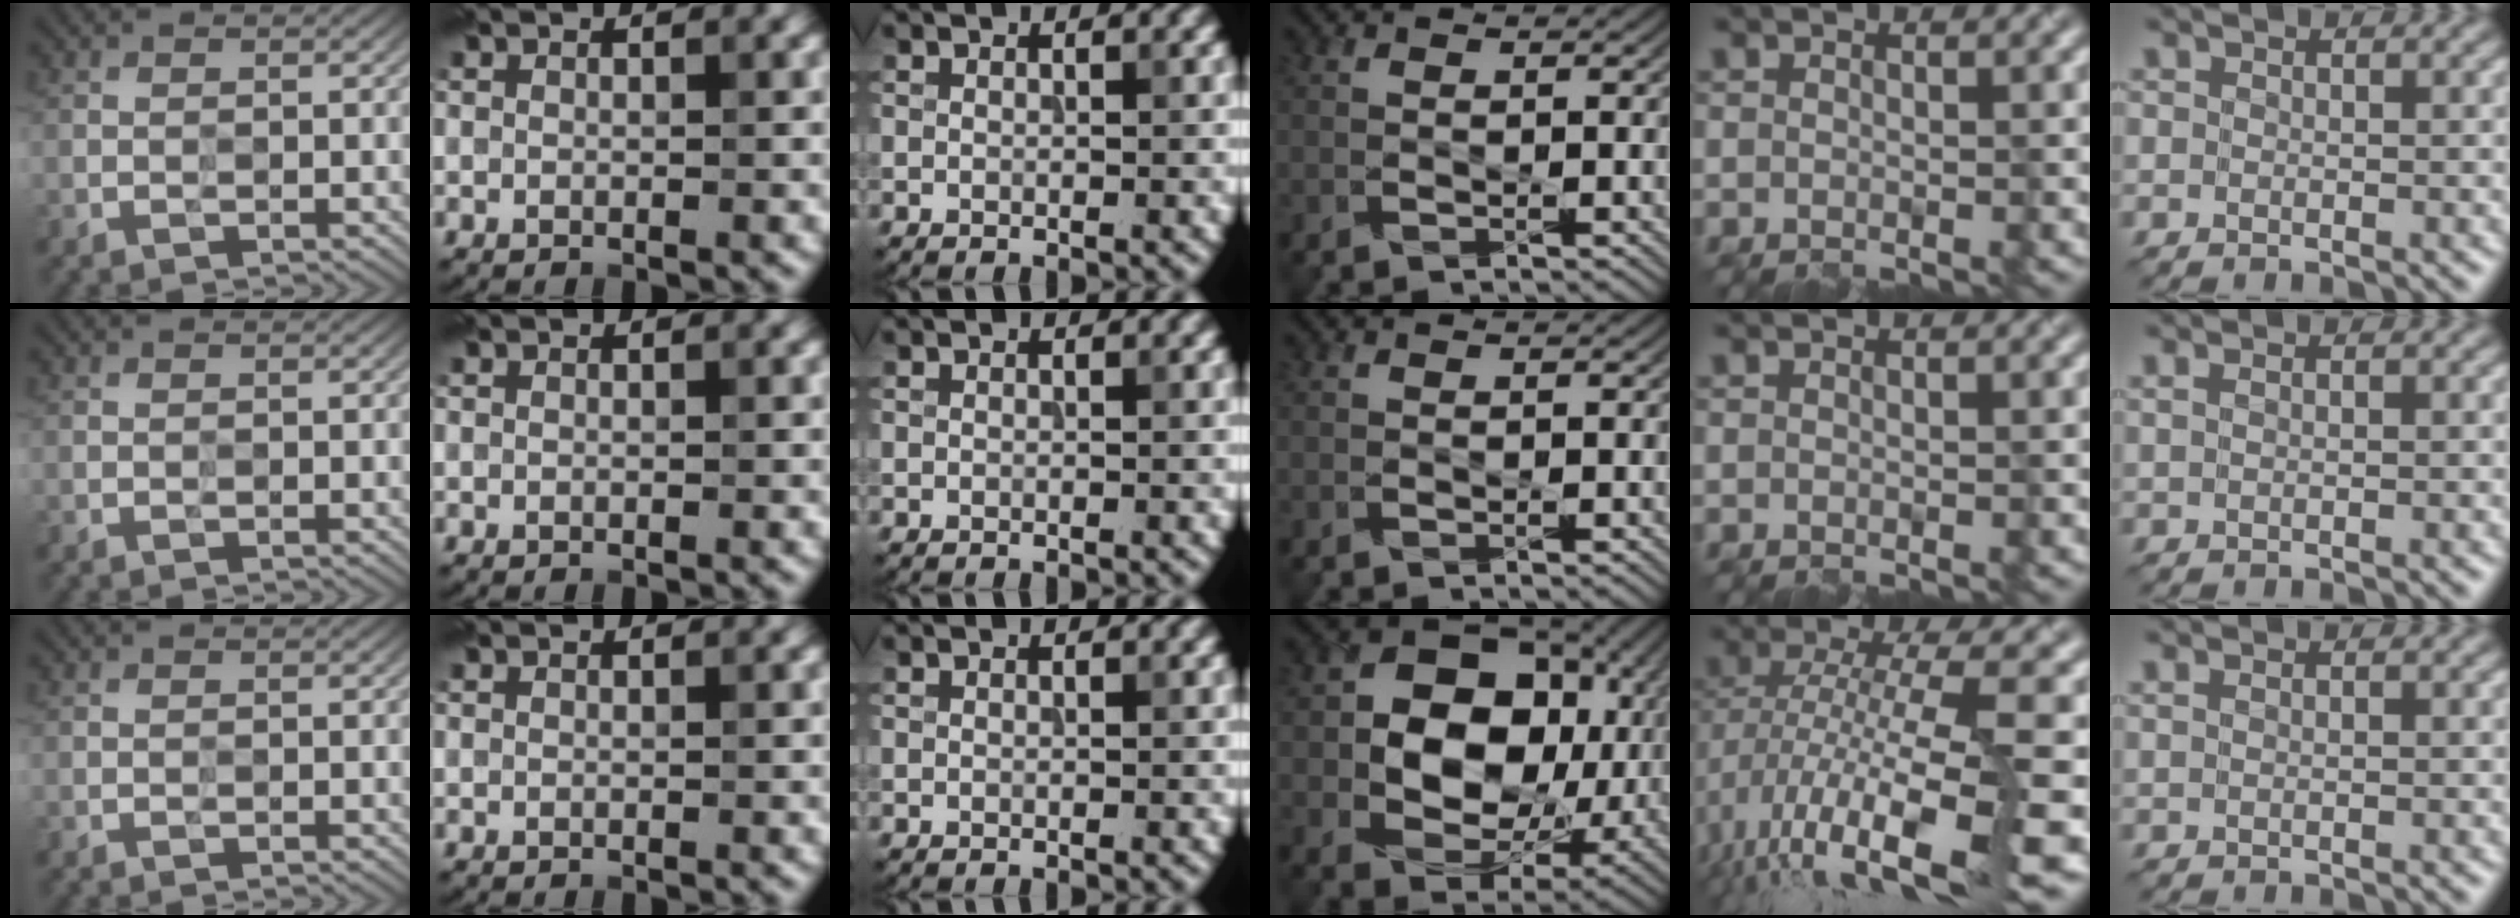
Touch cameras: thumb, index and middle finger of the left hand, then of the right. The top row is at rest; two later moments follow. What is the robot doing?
{"motion": "wipe", "object": "plastic plate"}